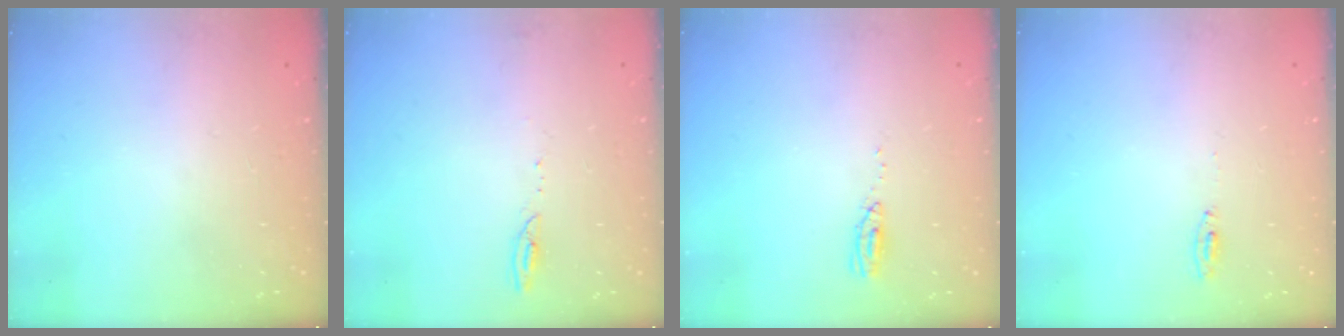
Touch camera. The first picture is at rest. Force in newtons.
{"total": 4.0, "press": 4.0, "slide": 0.6}
{"total": 3.6, "press": 3.3, "slide": 1.5}
{"total": 4.7, "press": 4.4, "slide": 1.5}